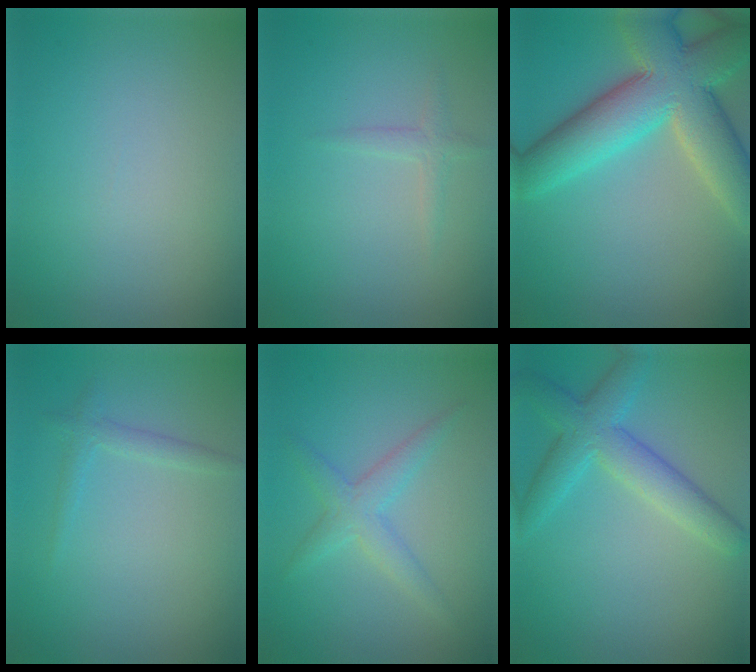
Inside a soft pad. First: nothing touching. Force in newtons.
{"total": 1.1, "press": 1.1, "slide": 0.1}
{"total": 10.7, "press": 10.7, "slide": 0.7}
{"total": 1.3, "press": 1.3, "slide": 0.0}
{"total": 2.6, "press": 2.6, "slide": 0.0}
{"total": 4.8, "press": 4.8, "slide": 0.2}